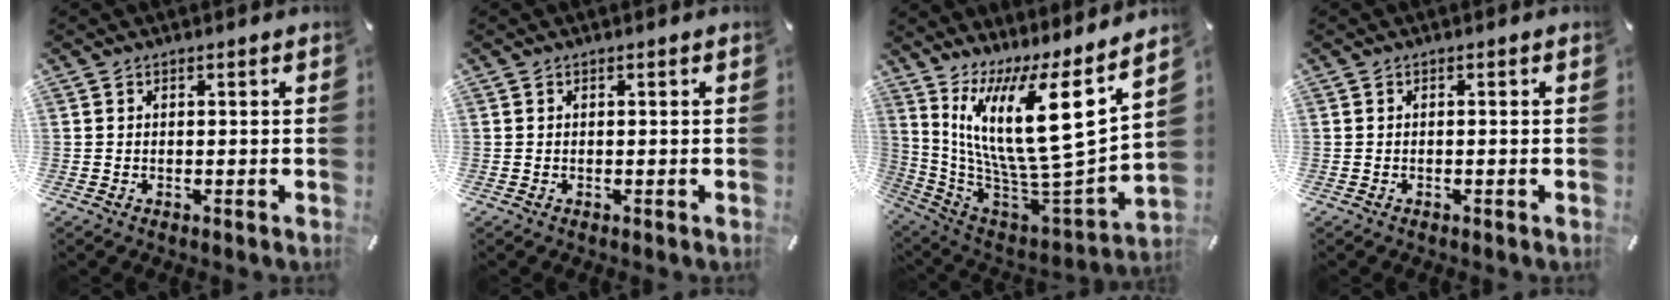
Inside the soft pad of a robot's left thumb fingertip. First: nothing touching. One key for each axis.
{"total": 0.0}
{"total": 20.9, "fx": 8.4, "fy": 5.7, "fz": 18.3, "tx": -0.342, "ty": -0.090, "tz": 0.137}
{"total": 0.7, "fx": -0.3, "fy": 0.1, "fz": 0.6, "tx": -0.011, "ty": -0.002, "tz": -0.005}